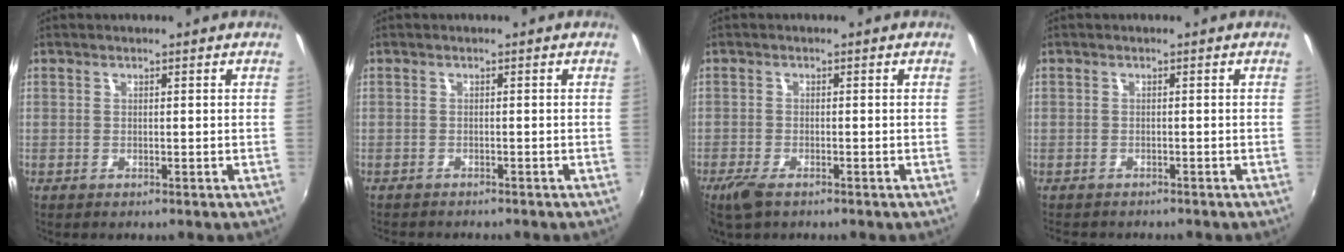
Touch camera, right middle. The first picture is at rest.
{"total": 2.4, "force": [-2.3, 0.4, 0.7], "torque": [-0.021, -0.014, -0.036]}
{"total": 4.2, "force": [-2.9, 1.5, 2.6], "torque": [-0.067, -0.013, -0.056]}
{"total": 2.5, "force": [-2.3, 1.0, 0.5], "torque": [-0.018, -0.007, -0.038]}